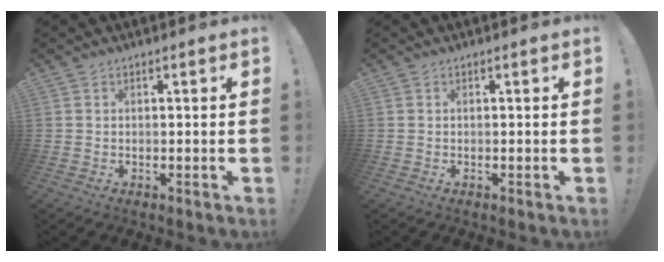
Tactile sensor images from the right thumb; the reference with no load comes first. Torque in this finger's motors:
{"motor_torque": [0.00, 0.00, 0.00, 0.00, 0.00]}